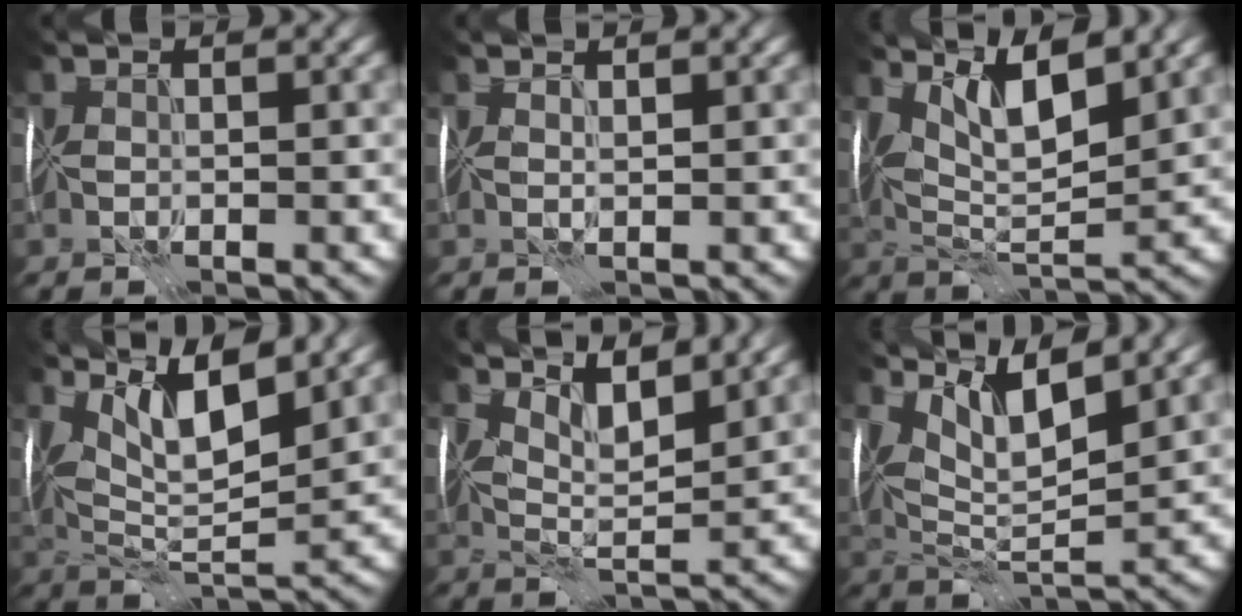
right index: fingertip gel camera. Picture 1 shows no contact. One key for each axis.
{"total": 1.2, "fx": 1.1, "fy": 0.0, "fz": 0.5, "tx": -0.011, "ty": -0.002, "tz": 0.014}
{"total": 7.1, "fx": 3.4, "fy": 2.3, "fz": 5.8, "tx": -0.110, "ty": -0.002, "tz": 0.062}
{"total": 8.0, "fx": 4.1, "fy": 2.4, "fz": 6.4, "tx": -0.118, "ty": -0.002, "tz": 0.076}
{"total": 4.9, "fx": 3.2, "fy": 1.4, "fz": 3.5, "tx": -0.066, "ty": 0.001, "tz": 0.053}
{"total": 6.9, "fx": 3.8, "fy": 2.2, "fz": 5.4, "tx": -0.103, "ty": 0.000, "tz": 0.071}